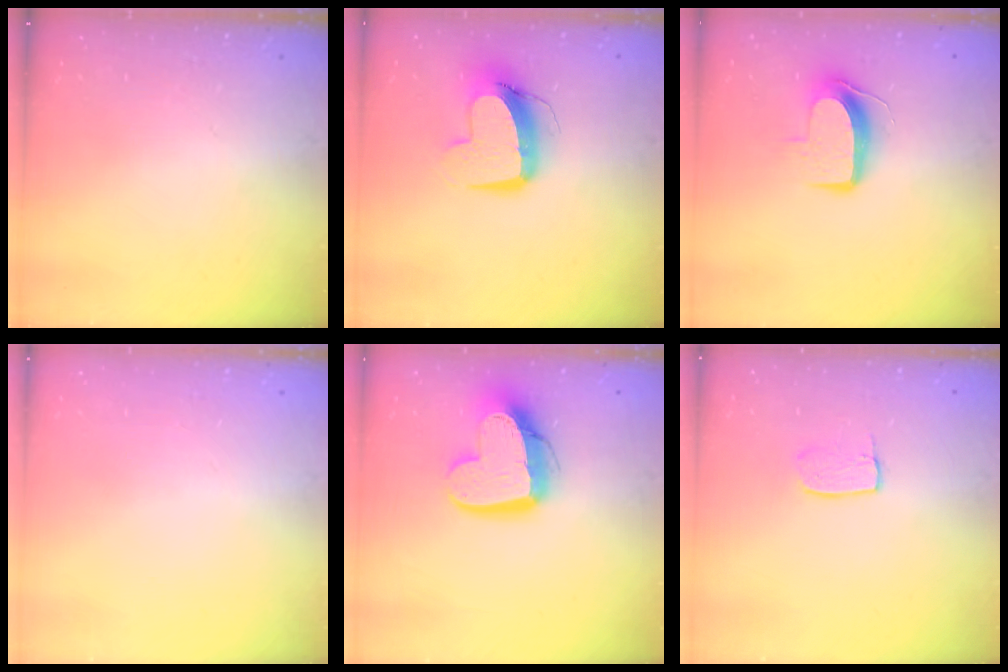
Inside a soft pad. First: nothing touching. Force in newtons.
{"total": 11.5, "press": 11.5, "slide": 1.4}
{"total": 8.7, "press": 8.6, "slide": 0.7}
{"total": 0.0}
{"total": 14.9, "press": 14.8, "slide": 1.5}
{"total": 4.8, "press": 4.8, "slide": 0.3}